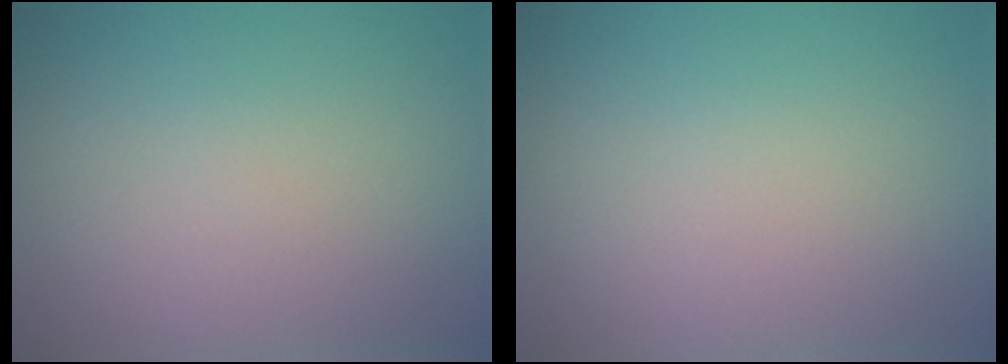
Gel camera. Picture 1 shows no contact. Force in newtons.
{"total": 0.0}